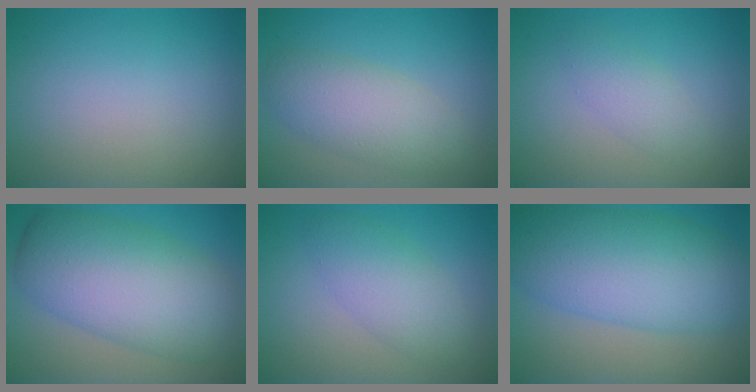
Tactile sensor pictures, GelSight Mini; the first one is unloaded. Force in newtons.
{"total": 4.6, "press": 4.6, "slide": 0.3}
{"total": 2.0, "press": 2.0, "slide": 0.1}
{"total": 10.0, "press": 10.0, "slide": 0.2}
{"total": 3.8, "press": 3.8, "slide": 0.1}
{"total": 10.0, "press": 10.0, "slide": 0.3}